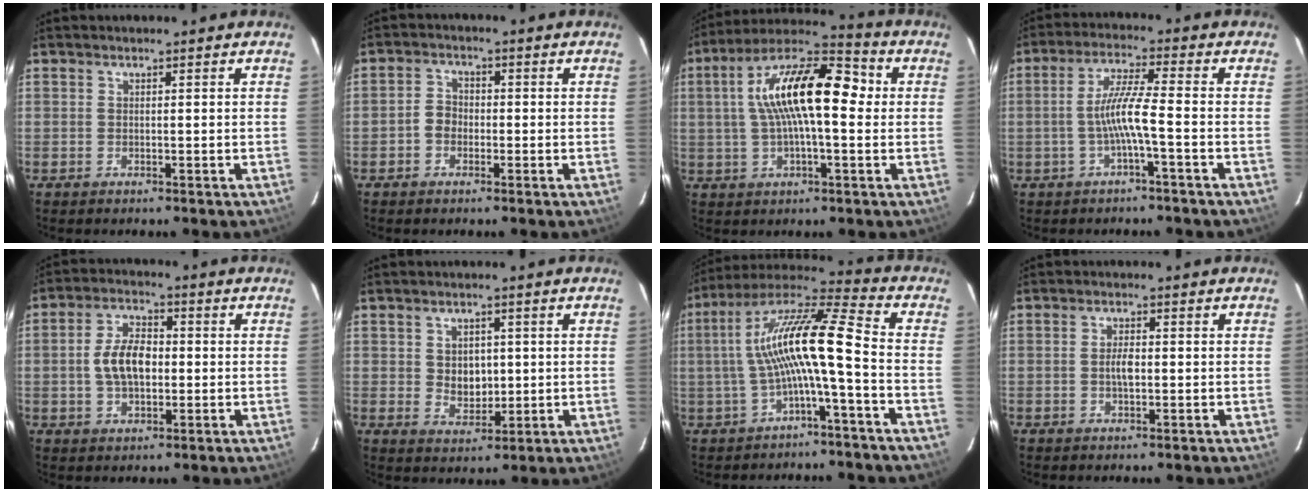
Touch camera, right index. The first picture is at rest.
{"total": 3.2, "force": [-1.2, 2.6, 1.4], "torque": [-0.024, 0.012, -0.024]}
{"total": 17.5, "force": [2.4, 6.4, 16.1], "torque": [-0.282, 0.027, 0.024]}
{"total": 6.3, "force": [-2.1, -0.4, 6.0], "torque": [-0.128, 0.007, -0.037]}
{"total": 7.9, "force": [-0.4, 4.7, 6.4], "torque": [-0.124, 0.013, -0.005]}
{"total": 5.2, "force": [0.5, 4.2, 3.1], "torque": [-0.051, 0.000, 0.016]}
{"total": 13.7, "force": [-1.9, 1.0, 13.5], "torque": [-0.262, 0.018, -0.037]}
{"total": 2.5, "force": [-0.3, 1.1, 2.3], "torque": [-0.041, 0.003, -0.006]}